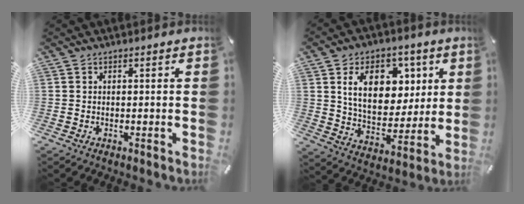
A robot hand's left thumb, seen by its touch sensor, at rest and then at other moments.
{"total": 15.6, "force": [6.1, 10.9, 9.4], "torque": [-0.142, -0.012, 0.109]}